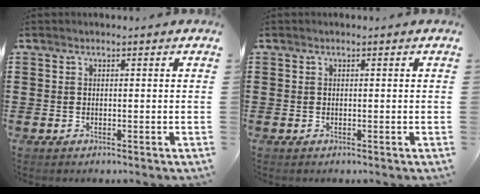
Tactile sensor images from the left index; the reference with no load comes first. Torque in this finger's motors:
{"motor_torque": [-0.02, 0.02, 0.00, 0.00]}